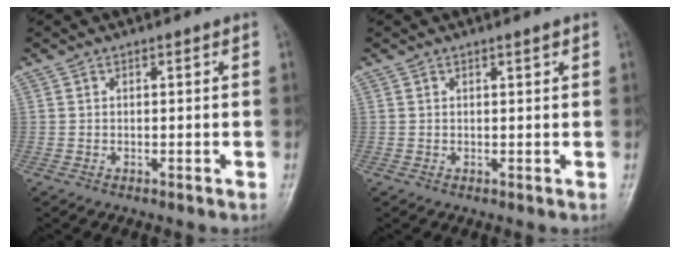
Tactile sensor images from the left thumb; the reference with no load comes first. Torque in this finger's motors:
{"motor_torque": [-0.45, 0.10, -0.58, -0.15, 0.04]}